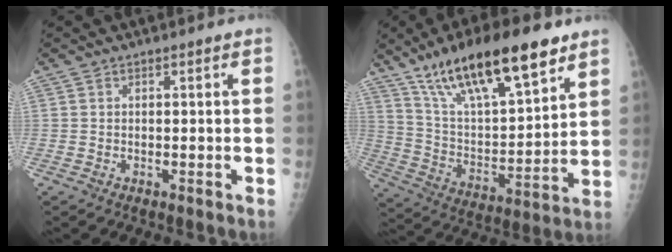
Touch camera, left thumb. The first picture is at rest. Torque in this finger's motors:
{"motor_torque": [1.95, 1.85, 1.47, -1.30, 0.28]}